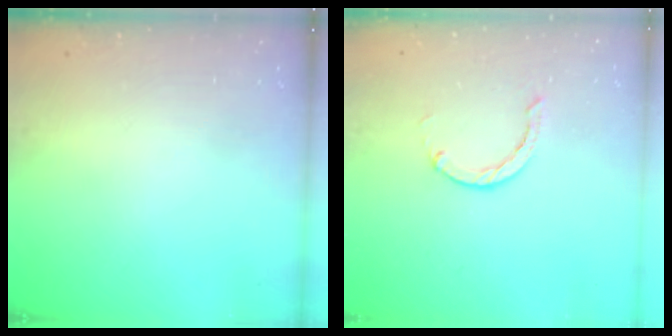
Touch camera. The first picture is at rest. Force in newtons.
{"total": 0.0}